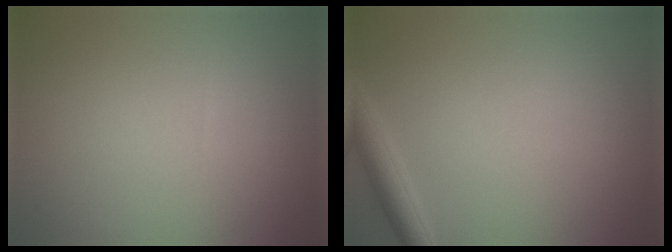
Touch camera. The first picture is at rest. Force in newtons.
{"total": 2.5, "press": 2.5, "slide": 0.1}